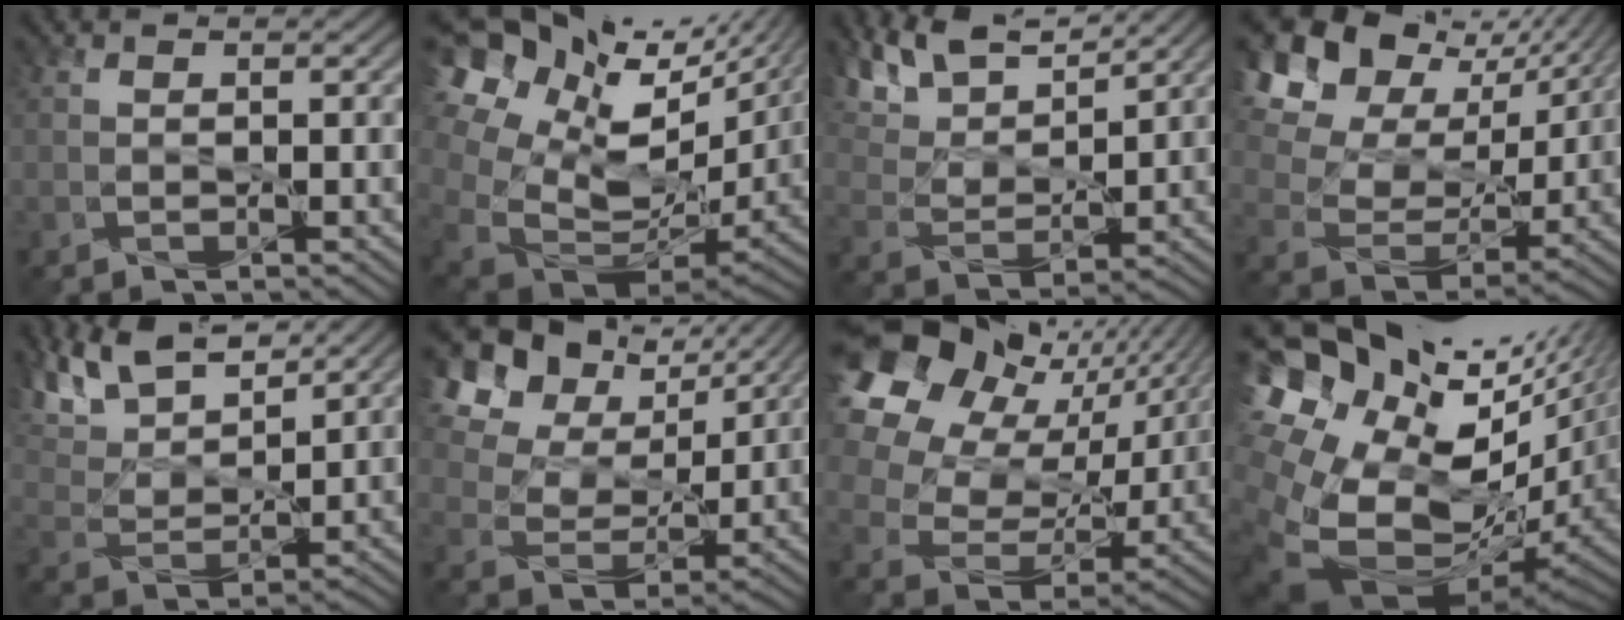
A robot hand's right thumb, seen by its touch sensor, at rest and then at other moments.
{"total": 19.3, "force": [8.7, 12.6, 11.8], "torque": [-0.248, 0.015, 0.193]}
{"total": 11.4, "force": [9.5, 3.5, 5.0], "torque": [-0.134, 0.012, 0.168]}
{"total": 19.3, "force": [10.2, 13.4, 9.4], "torque": [-0.254, 0.063, 0.206]}
{"total": 11.4, "force": [9.2, 3.7, 5.4], "torque": [-0.143, 0.015, 0.165]}
{"total": 16.0, "force": [9.6, 10.5, 7.5], "torque": [-0.209, 0.047, 0.188]}
{"total": 22.0, "force": [10.5, 15.6, 11.4], "torque": [-0.301, 0.065, 0.201]}
{"total": 18.5, "force": [3.4, 12.2, 13.6], "torque": [-0.292, -0.030, 0.113]}